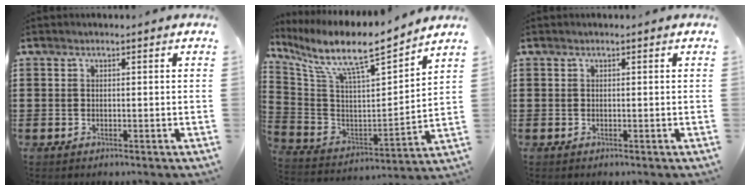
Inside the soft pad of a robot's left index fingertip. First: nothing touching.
{"total": 10.0, "force": [8.0, 1.3, 5.9], "torque": [-0.148, -0.057, 0.128]}
{"total": 0.0}